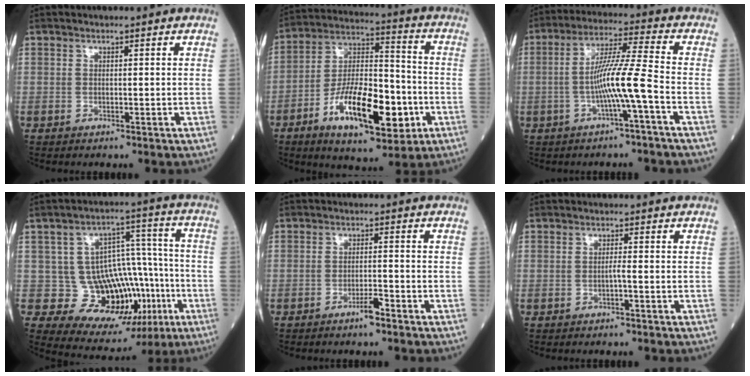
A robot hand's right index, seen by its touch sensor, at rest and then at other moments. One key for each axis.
{"total": 17.0, "fx": -6.2, "fy": 6.0, "fz": 14.6, "tx": -0.266, "ty": 0.004, "tz": -0.095}
{"total": 8.7, "fx": -2.3, "fy": -1.0, "fz": 8.3, "tx": -0.157, "ty": 0.011, "tz": -0.042}
{"total": 14.1, "fx": -4.1, "fy": 9.3, "fz": 9.8, "tx": -0.130, "ty": 0.036, "tz": -0.039}
{"total": 2.4, "fx": -1.7, "fy": 0.0, "fz": 1.6, "tx": -0.030, "ty": 0.000, "tz": -0.028}
{"total": 0.7, "fx": -0.3, "fy": -0.2, "fz": 0.6, "tx": -0.010, "ty": 0.003, "tz": -0.005}